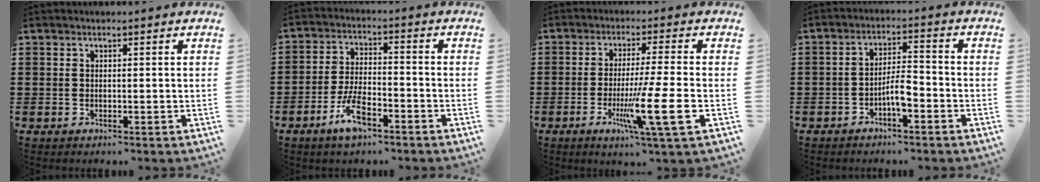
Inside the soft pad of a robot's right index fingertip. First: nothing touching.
{"total": 6.4, "force": [-3.7, 2.4, 4.7], "torque": [-0.110, 0.000, -0.073]}
{"total": 10.2, "force": [-3.0, -0.1, 9.8], "torque": [-0.182, -0.021, -0.054]}
{"total": 4.7, "force": [-2.2, 1.2, 3.9], "torque": [-0.078, 0.005, -0.044]}